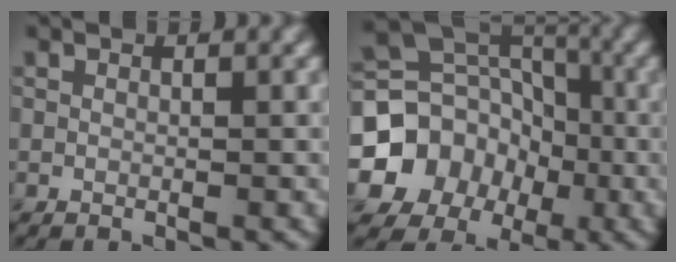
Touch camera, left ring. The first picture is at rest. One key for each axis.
{"total": 9.5, "fx": -3.3, "fy": 8.3, "fz": 3.2, "tx": -0.061, "ty": 0.007, "tz": -0.075}